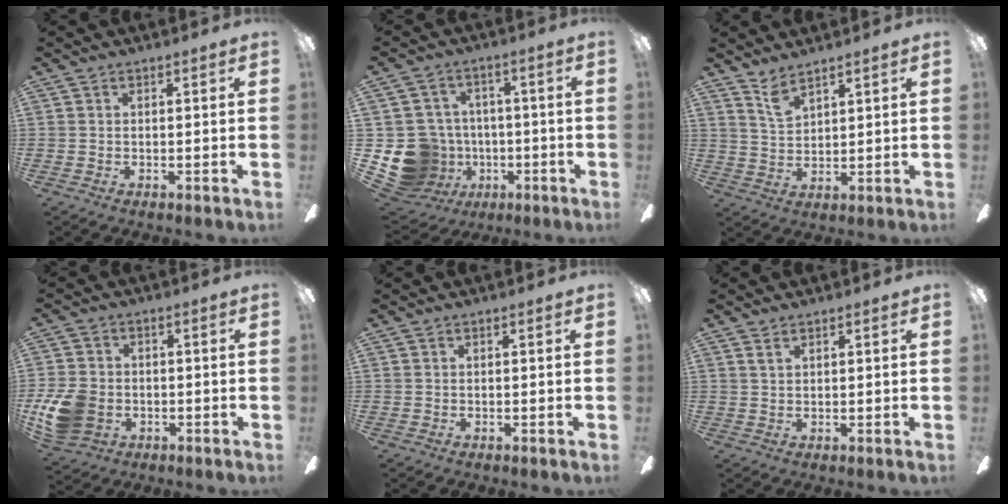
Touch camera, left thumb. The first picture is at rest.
{"total": 14.4, "force": [-4.0, 13.1, 4.6], "torque": [-0.120, 0.027, -0.048]}
{"total": 5.2, "force": [4.4, 1.4, 2.4], "torque": [-0.058, -0.018, 0.081]}
{"total": 10.9, "force": [-3.1, 8.5, 6.1], "torque": [-0.133, 0.023, -0.053]}
{"total": 0.0}
{"total": 1.6, "force": [1.0, 0.9, 0.9], "torque": [-0.013, -0.002, 0.016]}